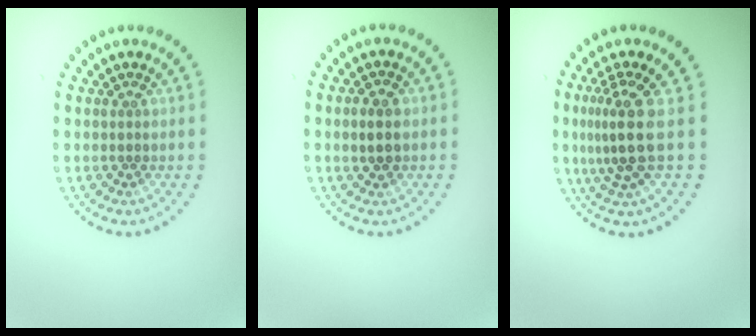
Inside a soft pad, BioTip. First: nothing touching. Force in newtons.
{"total": 1.6, "press": 1.6, "slide": 0.1}
{"total": 3.6, "press": 2.6, "slide": 2.5}